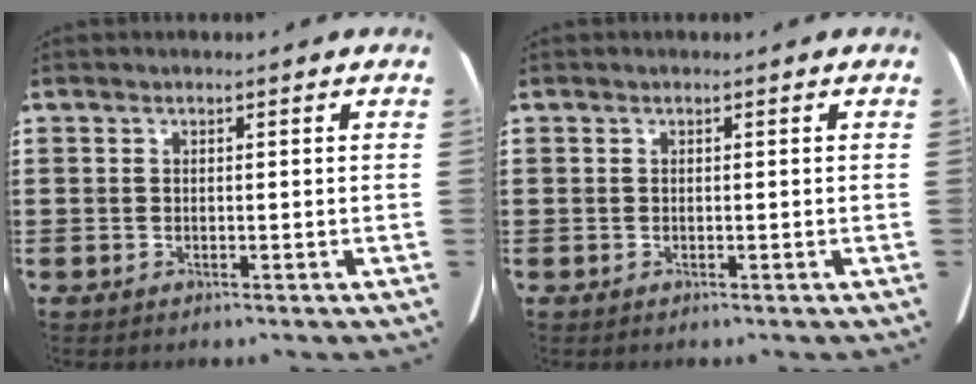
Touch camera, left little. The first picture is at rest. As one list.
[{"total": 0.0}]